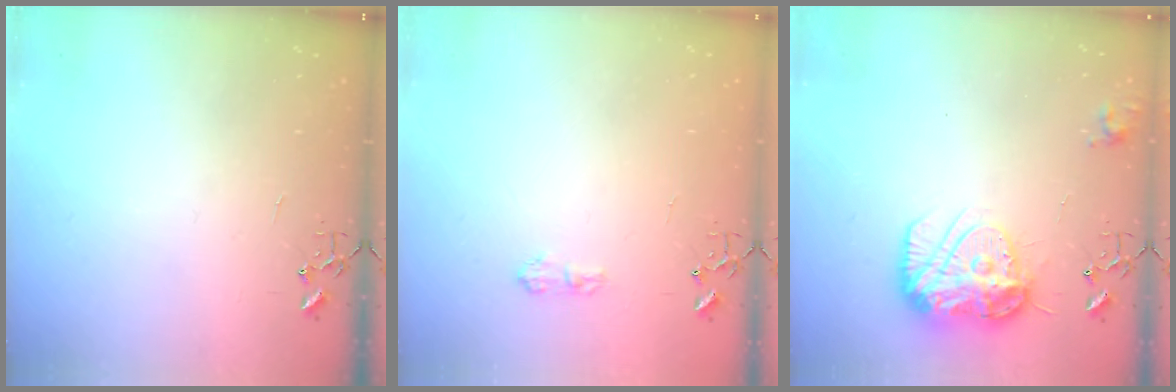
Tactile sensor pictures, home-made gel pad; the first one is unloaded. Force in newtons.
{"total": 5.8, "press": 5.8, "slide": 0.8}
{"total": 15.6, "press": 15.6, "slide": 1.5}